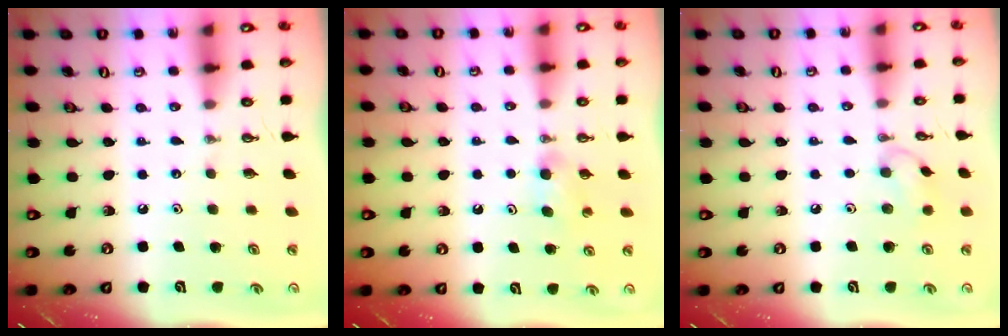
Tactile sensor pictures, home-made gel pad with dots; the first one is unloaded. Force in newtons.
{"total": 7.9, "press": 2.0, "slide": 7.7}
{"total": 7.4, "press": 7.3, "slide": 0.5}